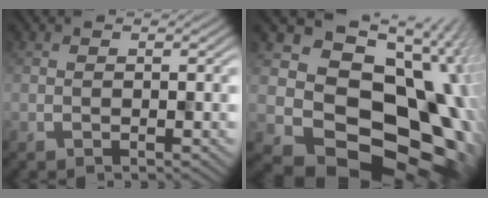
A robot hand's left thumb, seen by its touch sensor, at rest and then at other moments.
{"total": 18.0, "force": [-1.2, 14.3, 10.8], "torque": [-0.161, -0.060, 0.030]}